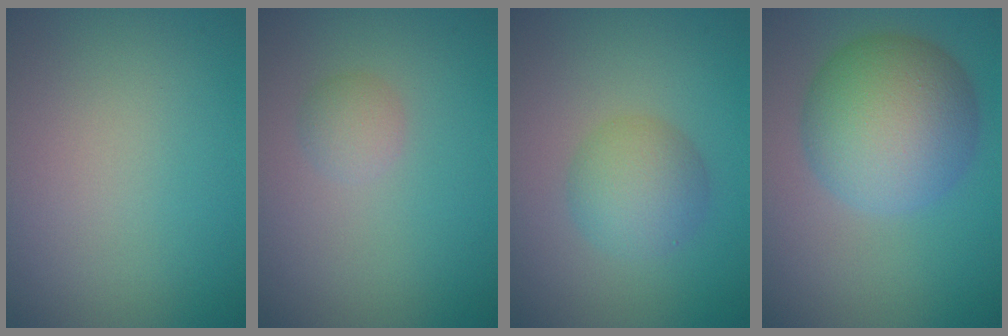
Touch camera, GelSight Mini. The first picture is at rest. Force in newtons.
{"total": 1.4, "press": 1.4, "slide": 0.0}
{"total": 3.8, "press": 3.8, "slide": 0.0}
{"total": 8.7, "press": 8.7, "slide": 0.2}